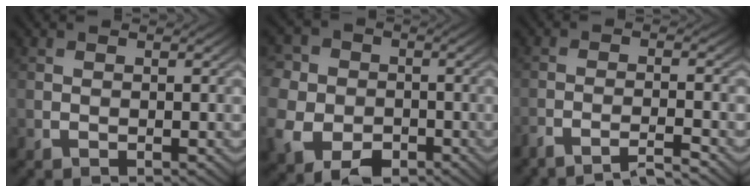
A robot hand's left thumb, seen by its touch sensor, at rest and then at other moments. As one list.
[{"total": 10.4, "force": [-3.4, 9.0, 3.9], "torque": [-0.119, -0.036, -0.088]}, {"total": 3.7, "force": [-3.2, 0.1, 1.8], "torque": [-0.015, 0.010, -0.074]}]